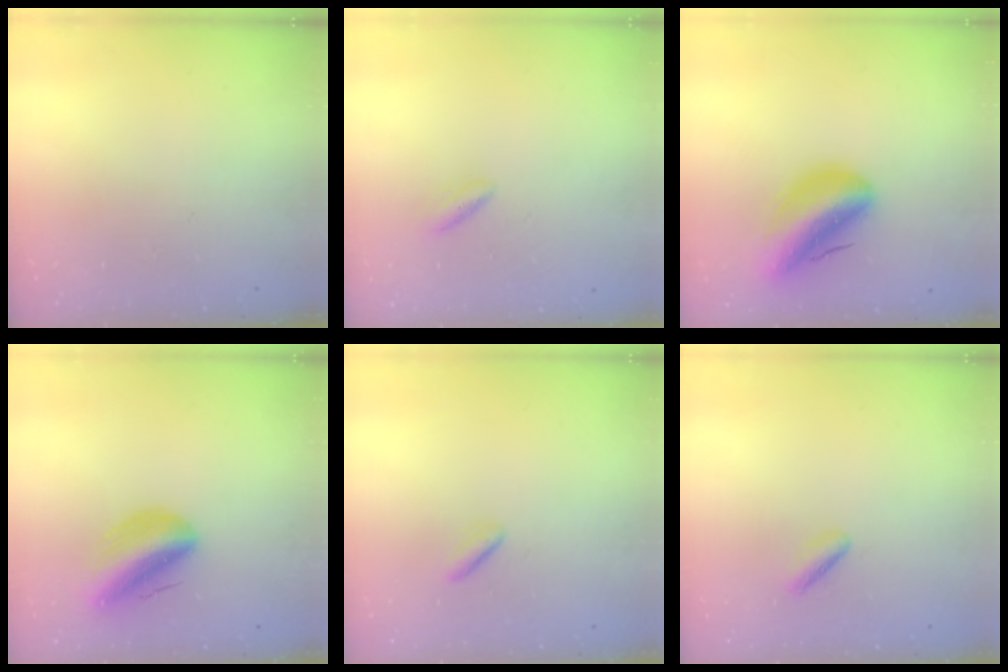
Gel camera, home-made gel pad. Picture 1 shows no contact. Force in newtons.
{"total": 3.0, "press": 2.9, "slide": 0.6}
{"total": 12.9, "press": 12.3, "slide": 3.8}
{"total": 13.1, "press": 12.6, "slide": 3.7}
{"total": 0.8, "press": 0.4, "slide": 0.6}
{"total": 1.7, "press": 1.4, "slide": 1.0}